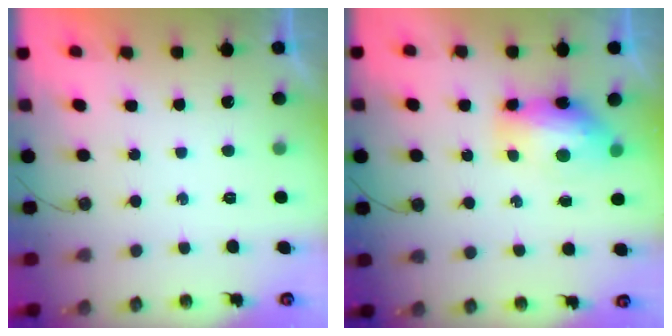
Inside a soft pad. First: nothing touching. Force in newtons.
{"total": 8.8, "press": 8.8, "slide": 1.0}